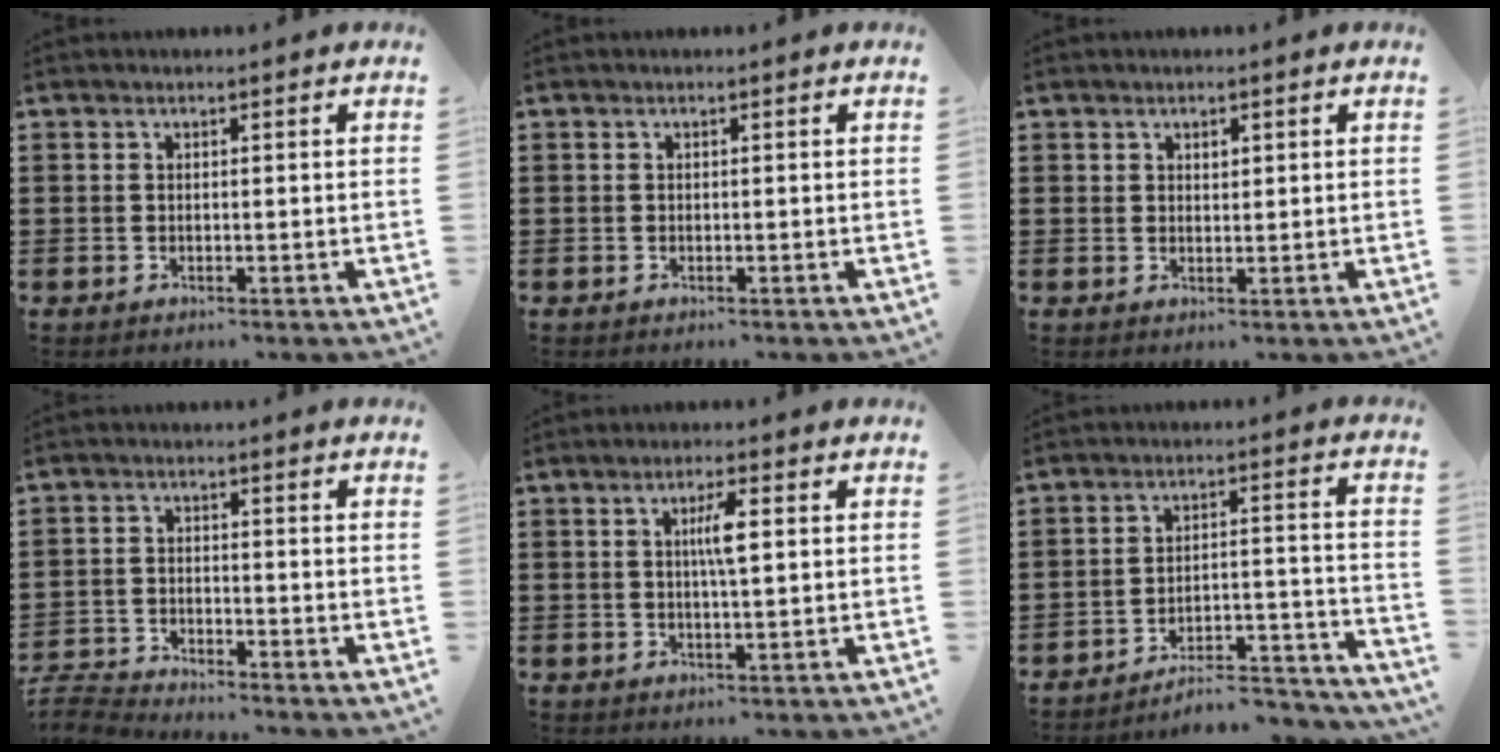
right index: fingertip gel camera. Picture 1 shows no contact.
{"total": 0.0}
{"total": 1.2, "force": [0.9, 0.8, 0.4], "torque": [-0.009, 0.004, 0.016]}
{"total": 3.8, "force": [-3.8, 0.2, 0.2], "torque": [-0.022, -0.004, -0.086]}
{"total": 3.9, "force": [0.7, 0.7, 3.8], "torque": [-0.075, 0.005, 0.009]}
{"total": 6.2, "force": [-5.9, 0.7, 1.9], "torque": [-0.027, 0.002, -0.117]}